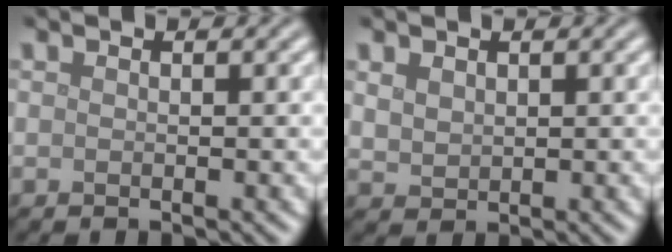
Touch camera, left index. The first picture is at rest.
{"total": 1.7, "force": [0.9, 1.2, 0.8], "torque": [-0.018, -0.001, 0.023]}